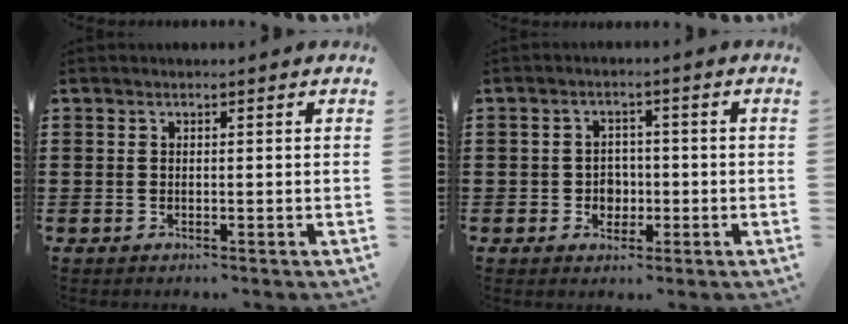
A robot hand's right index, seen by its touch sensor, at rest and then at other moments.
{"total": 3.0, "force": [-0.9, 2.7, 0.9], "torque": [-0.026, 0.003, -0.021]}